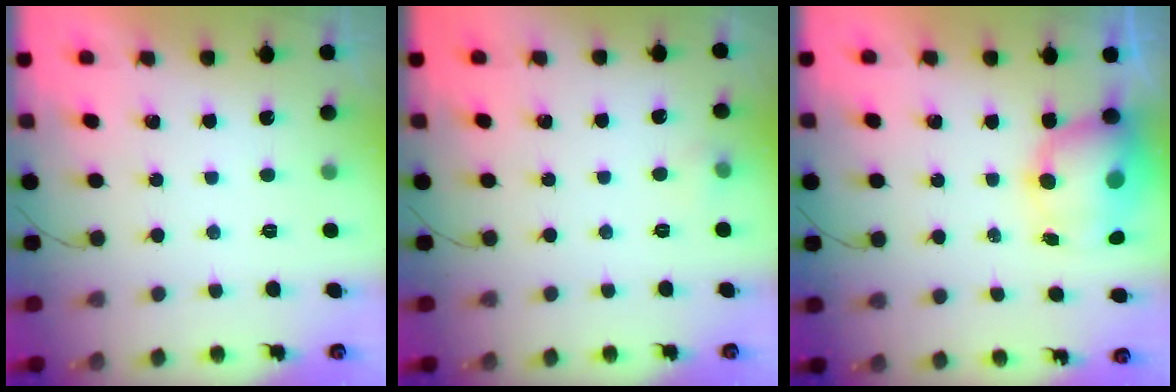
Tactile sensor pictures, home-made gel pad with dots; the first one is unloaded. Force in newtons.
{"total": 6.4, "press": 3.3, "slide": 5.5}
{"total": 8.6, "press": 8.4, "slide": 2.0}